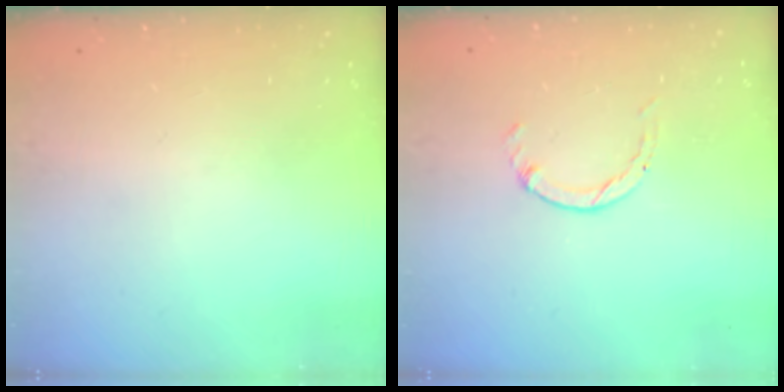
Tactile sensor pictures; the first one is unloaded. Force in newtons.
{"total": 0.0}